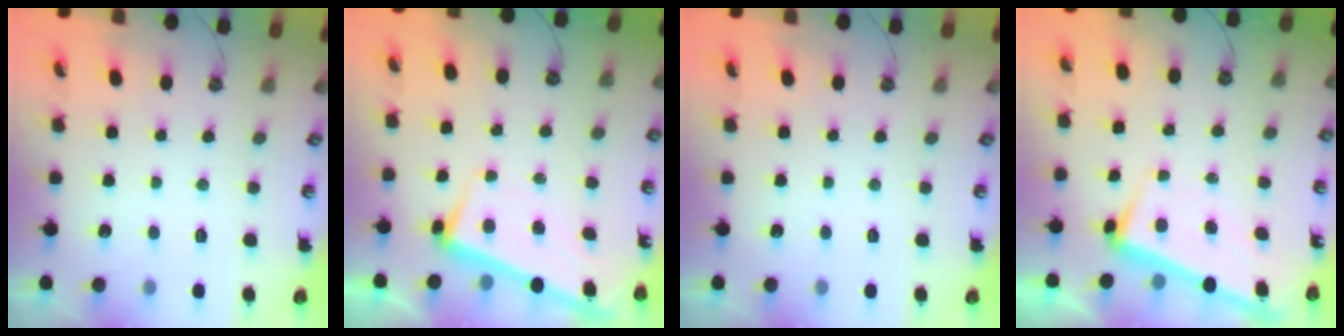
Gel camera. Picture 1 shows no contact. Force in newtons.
{"total": 2.3, "press": 2.1, "slide": 0.9}
{"total": 0.0}
{"total": 3.3, "press": 3.1, "slide": 1.1}